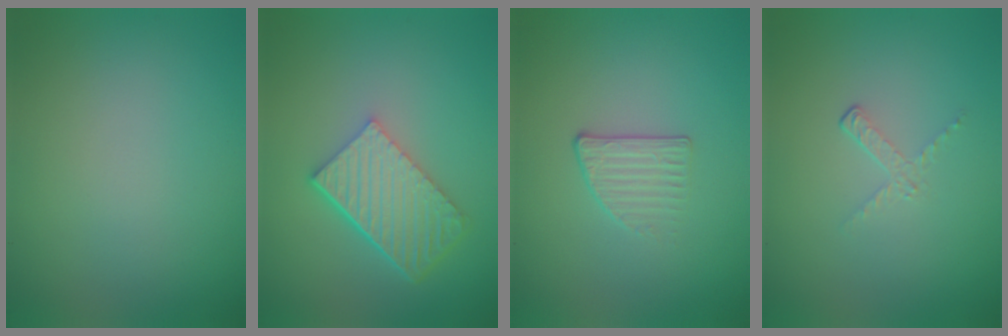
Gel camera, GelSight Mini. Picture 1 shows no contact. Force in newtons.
{"total": 6.0, "press": 4.2, "slide": 4.2}
{"total": 1.6, "press": 1.1, "slide": 1.1}
{"total": 1.1, "press": 0.4, "slide": 1.1}